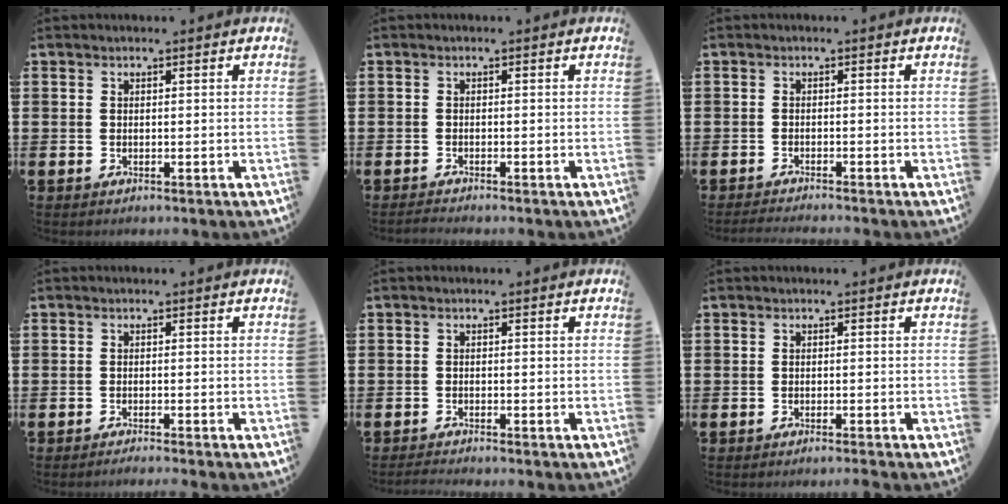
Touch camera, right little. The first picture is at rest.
{"total": 0.7, "force": [-0.7, 0.0, 0.3], "torque": [-0.006, -0.002, -0.013]}
{"total": 1.0, "force": [-1.0, -0.2, 0.2], "torque": [-0.003, -0.002, -0.019]}
{"total": 0.7, "force": [-0.6, -0.1, 0.3], "torque": [-0.004, -0.003, -0.012]}
{"total": 0.9, "force": [-0.8, -0.1, 0.4], "torque": [-0.006, -0.001, -0.016]}
{"total": 0.6, "force": [-0.5, -0.1, 0.2], "torque": [-0.002, -0.003, -0.010]}